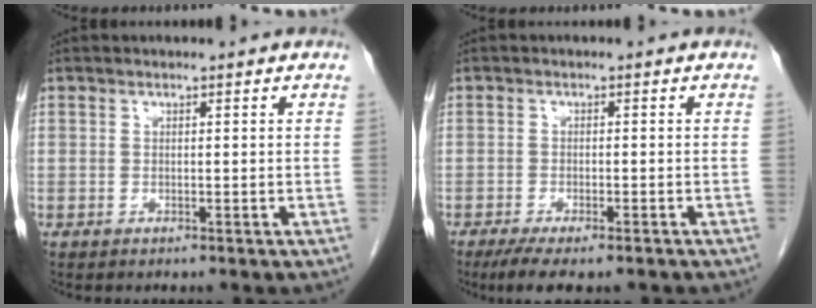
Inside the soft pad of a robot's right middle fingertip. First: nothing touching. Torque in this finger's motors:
{"motor_torque": [0.05, -0.04, 0.07, 0.05]}